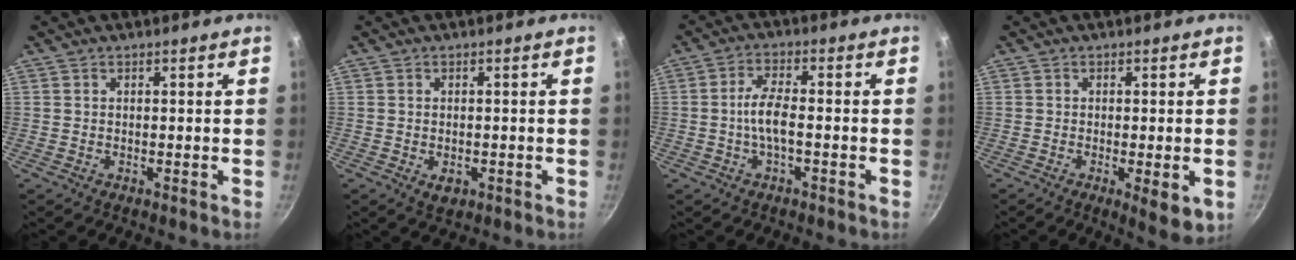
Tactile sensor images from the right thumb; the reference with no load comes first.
{"total": 2.6, "force": [-0.9, 1.7, 1.7], "torque": [-0.022, 0.002, -0.007]}
{"total": 5.3, "force": [-1.0, 2.2, 4.7], "torque": [-0.098, 0.018, -0.021]}
{"total": 5.6, "force": [-1.7, 1.7, 5.1], "torque": [-0.075, -0.013, -0.023]}